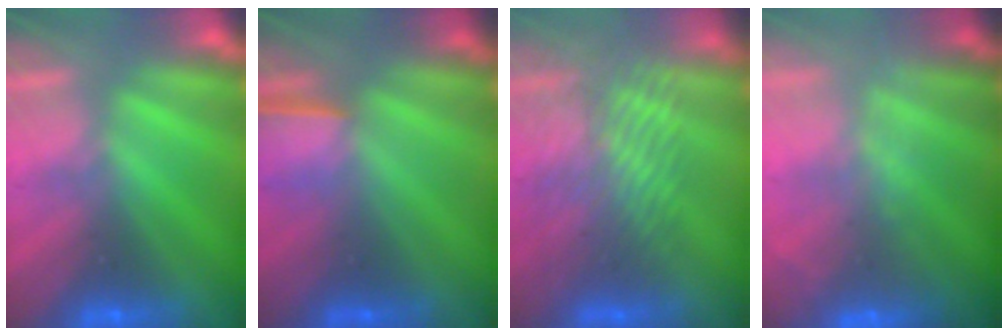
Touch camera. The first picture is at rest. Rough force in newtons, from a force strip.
{"total": 1.3}
{"total": 3.7}
{"total": 7.7}